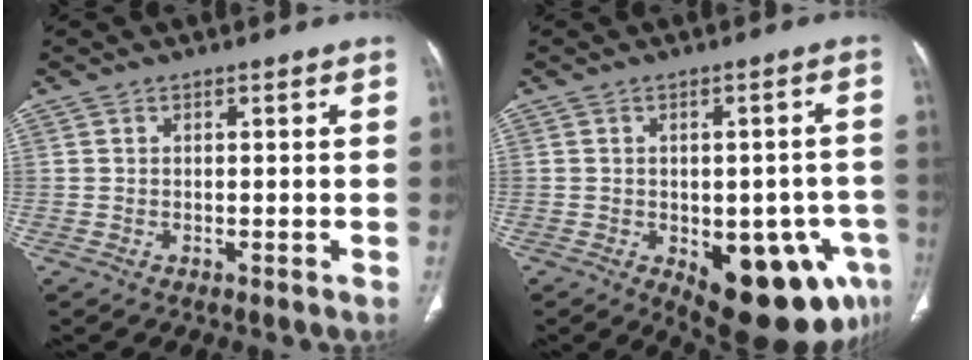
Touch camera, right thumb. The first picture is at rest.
{"total": 17.8, "force": [-7.0, 8.3, 14.1], "torque": [-0.131, 0.017, -0.070]}